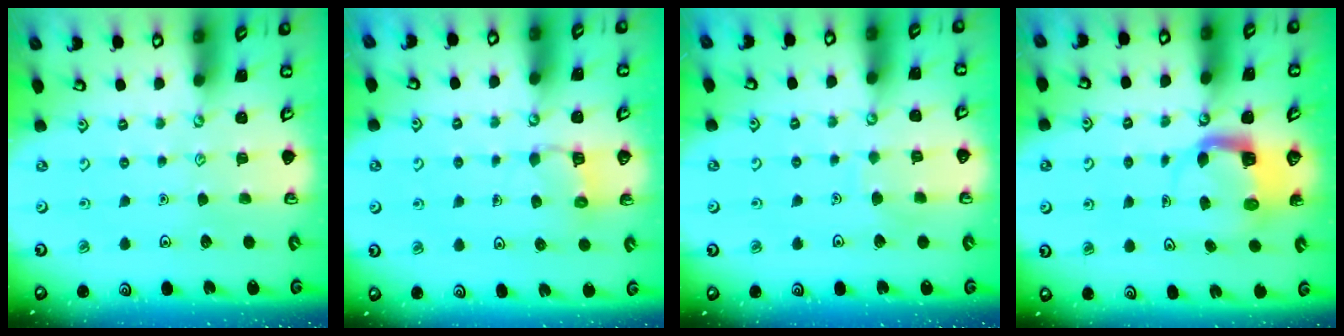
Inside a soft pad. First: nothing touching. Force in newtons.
{"total": 6.3, "press": 6.2, "slide": 0.4}
{"total": 4.5, "press": 4.5, "slide": 0.6}
{"total": 4.4, "press": 4.4, "slide": 0.3}